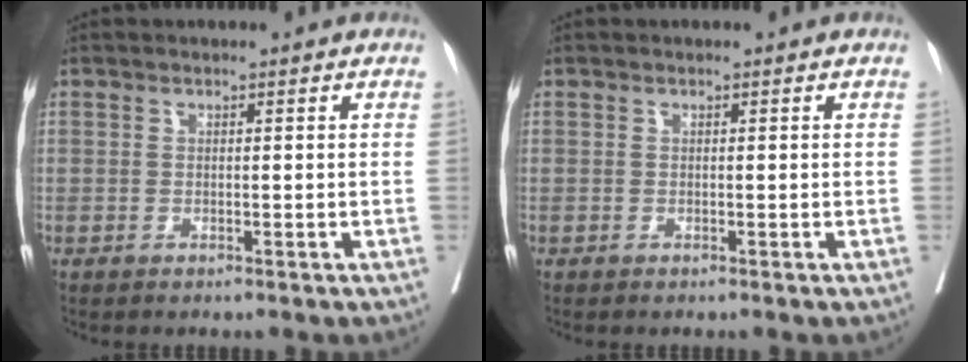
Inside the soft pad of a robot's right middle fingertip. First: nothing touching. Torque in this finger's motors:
{"motor_torque": [-0.02, -0.37, 0.03, 0.00]}